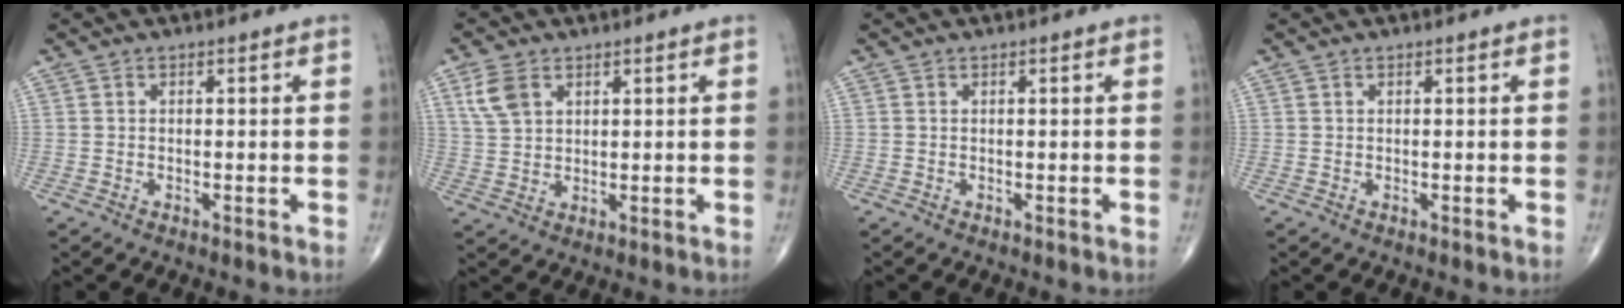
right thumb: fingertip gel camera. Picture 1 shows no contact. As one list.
[{"total": 5.6, "force": [2.7, 3.6, 3.4], "torque": [-0.062, -0.003, 0.058]}, {"total": 0.0}, {"total": 0.0}]